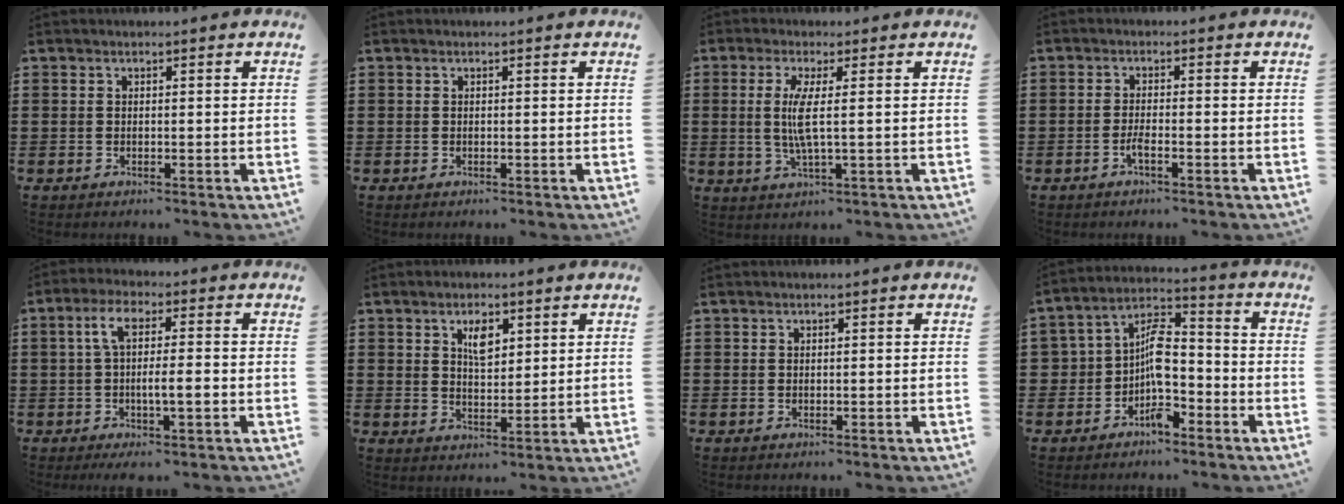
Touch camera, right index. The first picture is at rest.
{"total": 0.0}
{"total": 5.3, "force": [0.4, 0.1, 5.3], "torque": [-0.113, -0.014, -0.001]}
{"total": 2.1, "force": [-1.2, 0.2, 1.7], "torque": [-0.039, -0.004, -0.023]}
{"total": 6.2, "force": [-1.0, 1.4, 6.0], "torque": [-0.105, 0.009, -0.022]}
{"total": 3.8, "force": [2.0, 1.7, 2.8], "torque": [-0.045, 0.001, 0.031]}
{"total": 0.0}
{"total": 7.2, "force": [-2.7, 4.2, 5.2], "torque": [-0.094, 0.015, -0.050]}